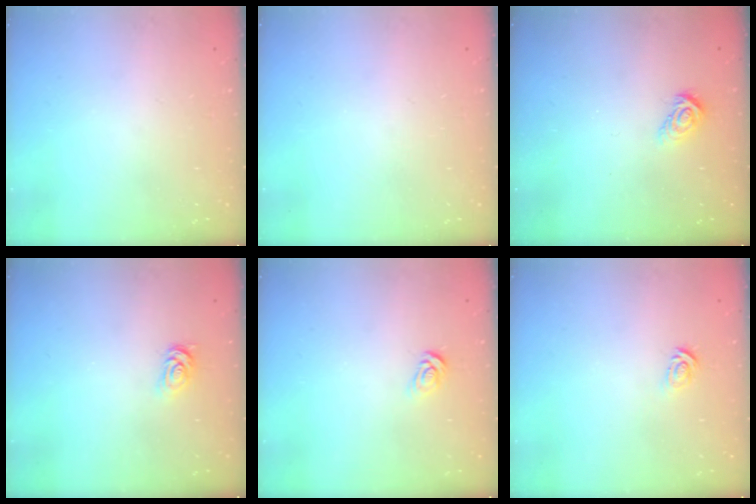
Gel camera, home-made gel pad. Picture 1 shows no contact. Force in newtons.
{"total": 0.0}
{"total": 5.3, "press": 5.3, "slide": 0.3}
{"total": 2.5, "press": 2.5, "slide": 0.3}
{"total": 4.3, "press": 4.2, "slide": 0.4}
{"total": 2.8, "press": 2.8, "slide": 0.2}